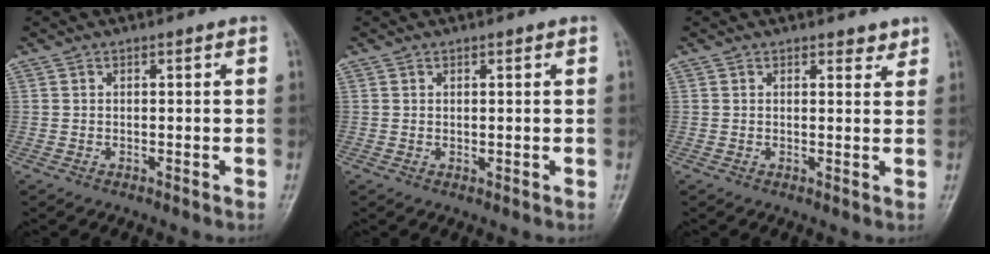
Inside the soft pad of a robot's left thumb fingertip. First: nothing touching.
{"total": 0.7, "force": [0.4, 0.4, 0.4], "torque": [-0.003, -0.003, 0.005]}
{"total": 2.1, "force": [1.7, 1.0, 0.8], "torque": [0.005, -0.010, 0.018]}